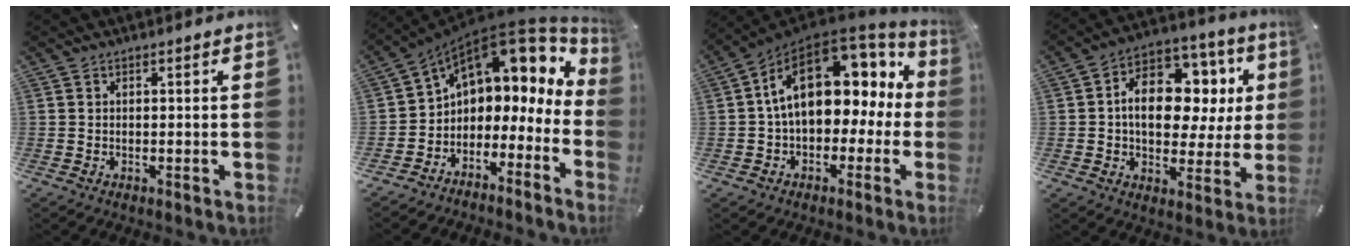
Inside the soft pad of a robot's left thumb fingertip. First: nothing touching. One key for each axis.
{"total": 8.0, "fx": 3.9, "fy": 6.0, "fz": 3.6, "tx": -0.067, "ty": -0.043, "tz": 0.063}
{"total": 18.0, "fx": 4.6, "fy": 11.7, "fz": 12.8, "tx": -0.229, "ty": -0.014, "tz": 0.081}
{"total": 15.8, "fx": 2.3, "fy": 10.9, "fz": 11.3, "tx": -0.181, "ty": -0.007, "tz": 0.045}